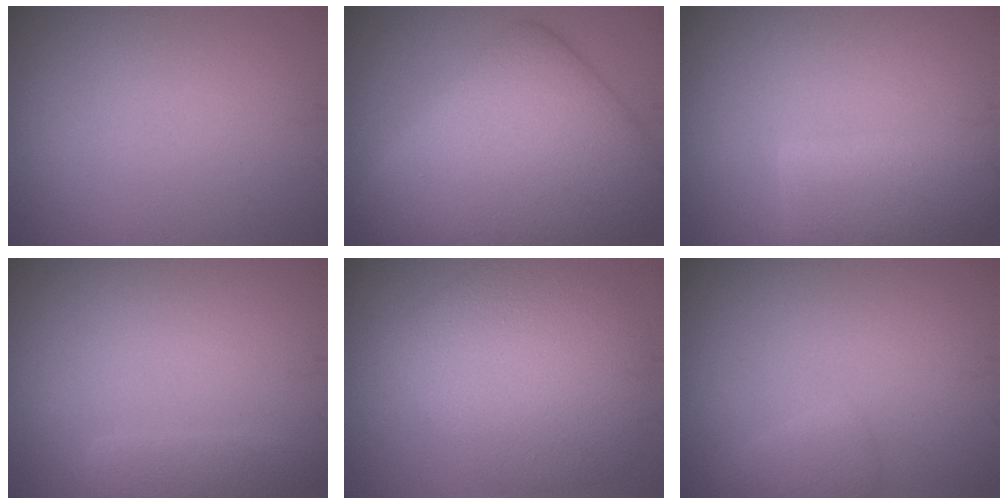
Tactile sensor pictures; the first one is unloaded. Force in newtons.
{"total": 12.4, "press": 12.4, "slide": 0.2}
{"total": 4.6, "press": 4.6, "slide": 0.2}
{"total": 2.2, "press": 2.2, "slide": 0.1}
{"total": 8.4, "press": 8.4, "slide": 0.5}
{"total": 1.5, "press": 1.5, "slide": 0.0}